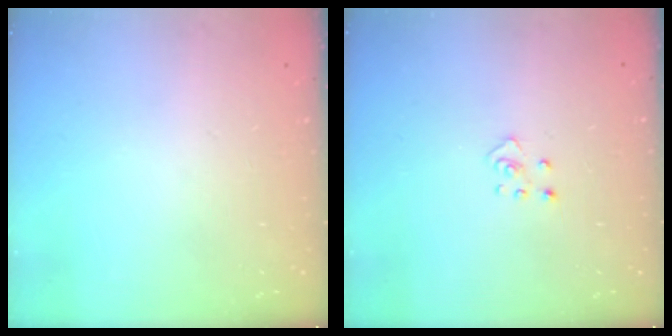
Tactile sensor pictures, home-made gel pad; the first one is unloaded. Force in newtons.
{"total": 2.6, "press": 2.6, "slide": 0.3}